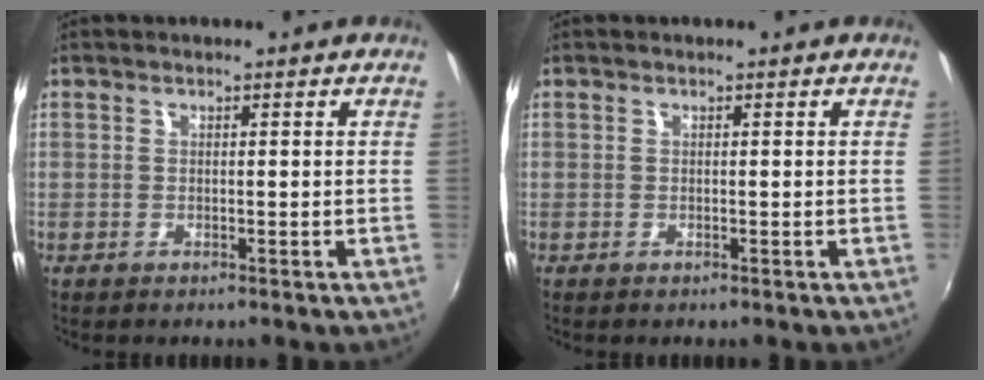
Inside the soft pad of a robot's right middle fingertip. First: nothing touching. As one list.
[{"total": 0.0}]